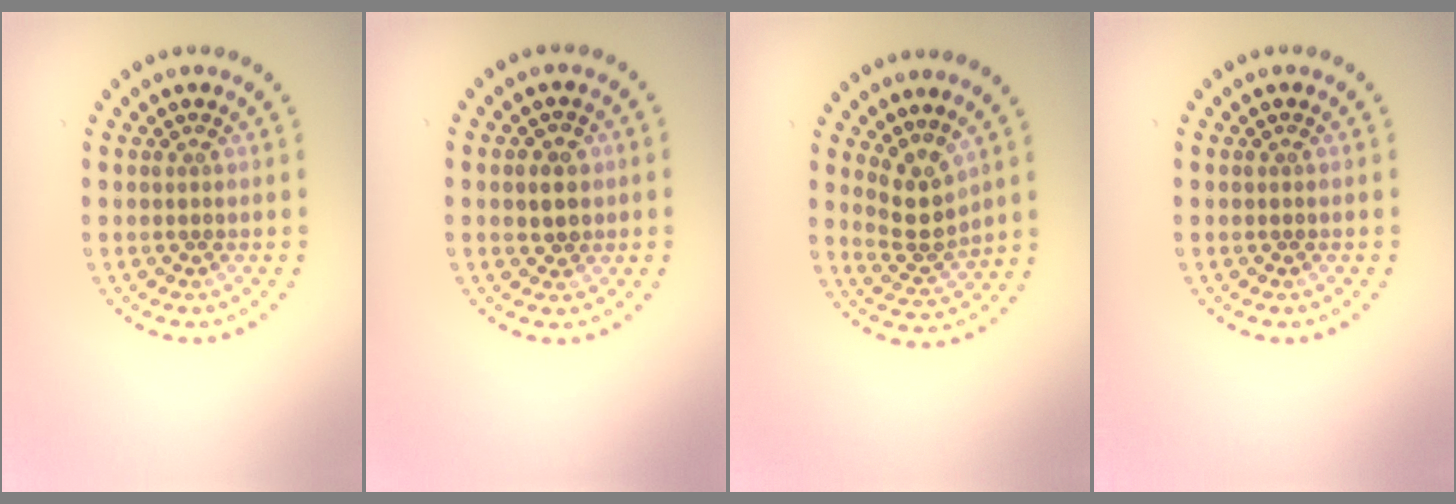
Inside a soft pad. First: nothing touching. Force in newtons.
{"total": 1.7, "press": 1.6, "slide": 0.4}
{"total": 3.0, "press": 2.3, "slide": 1.8}
{"total": 0.0}